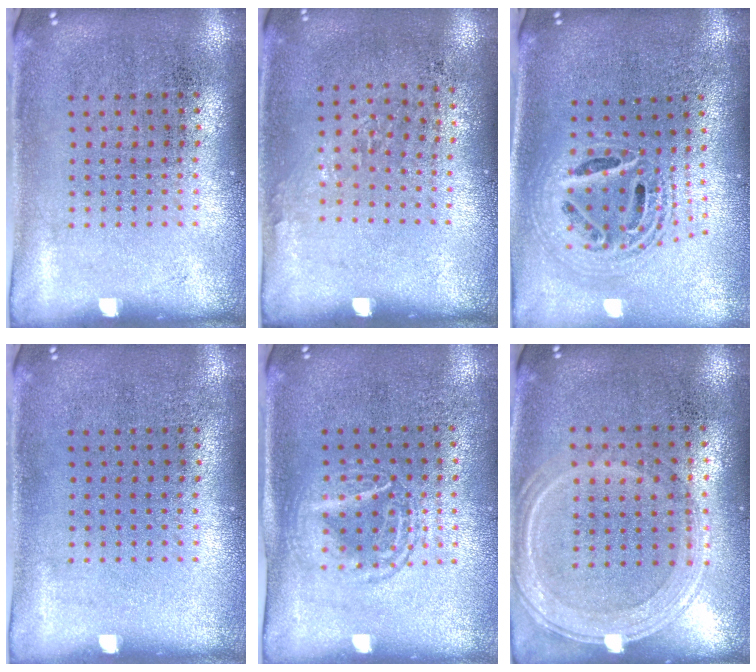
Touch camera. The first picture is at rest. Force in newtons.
{"total": 0.9, "press": 0.7, "slide": 0.7}
{"total": 2.2, "press": 1.7, "slide": 1.4}
{"total": 0.0}
{"total": 1.4, "press": 1.3, "slide": 0.6}
{"total": 1.3, "press": 1.2, "slide": 0.4}